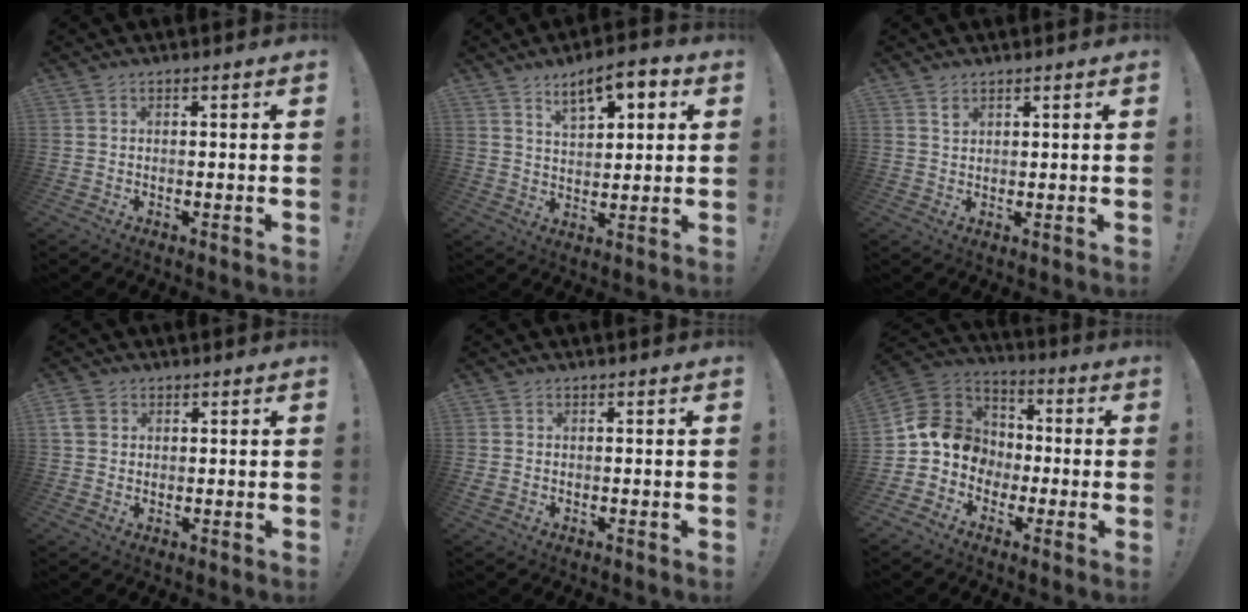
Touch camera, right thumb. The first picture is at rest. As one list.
[{"total": 9.3, "force": [5.2, 4.2, 6.5], "torque": [-0.090, -0.022, 0.088]}, {"total": 1.4, "force": [1.0, 0.8, 0.5], "torque": [0.003, -0.007, 0.017]}, {"total": 4.4, "force": [1.8, 3.4, 2.1], "torque": [-0.032, -0.001, 0.037]}, {"total": 0.9, "force": [0.1, 0.8, 0.4], "torque": [-0.004, 0.000, 0.001]}, {"total": 14.1, "force": [-1.2, 12.7, 6.0], "torque": [-0.085, 0.022, -0.009]}]